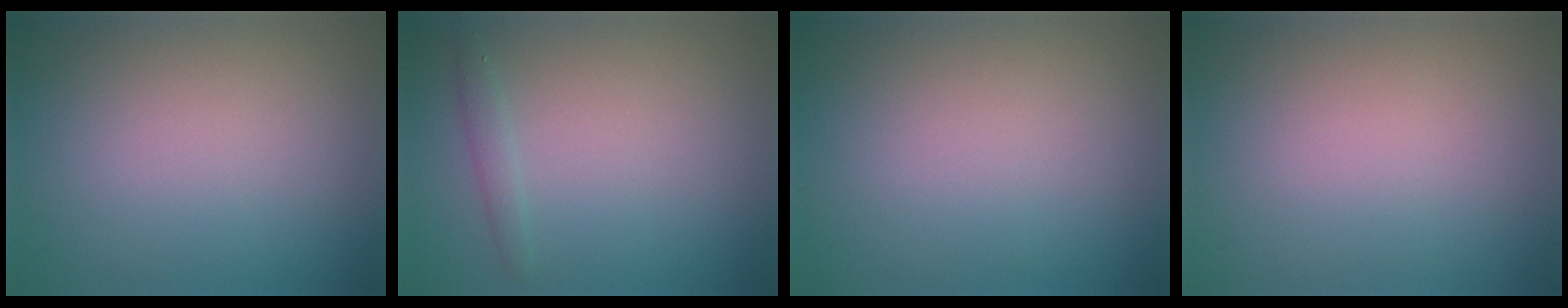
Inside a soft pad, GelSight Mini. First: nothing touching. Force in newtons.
{"total": 1.1, "press": 1.1, "slide": 0.0}
{"total": 0.0}
{"total": 0.0}